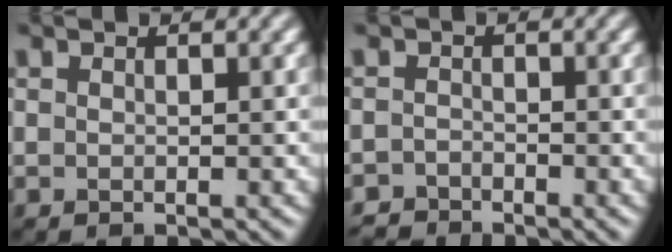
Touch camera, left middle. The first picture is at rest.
{"total": 2.5, "force": [-2.2, 1.3, -0.1], "torque": [0.019, 0.007, -0.040]}